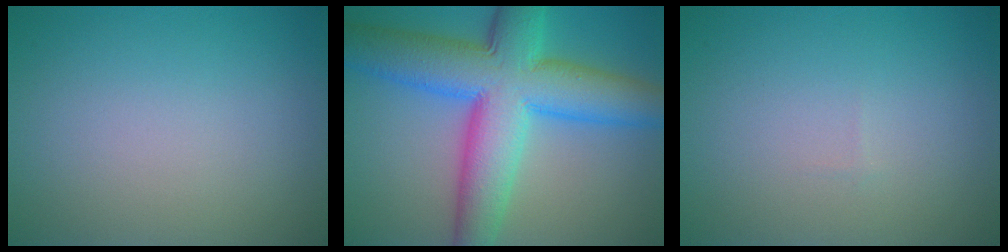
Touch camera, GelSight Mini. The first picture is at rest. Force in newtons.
{"total": 12.0, "press": 12.0, "slide": 0.1}
{"total": 0.0}